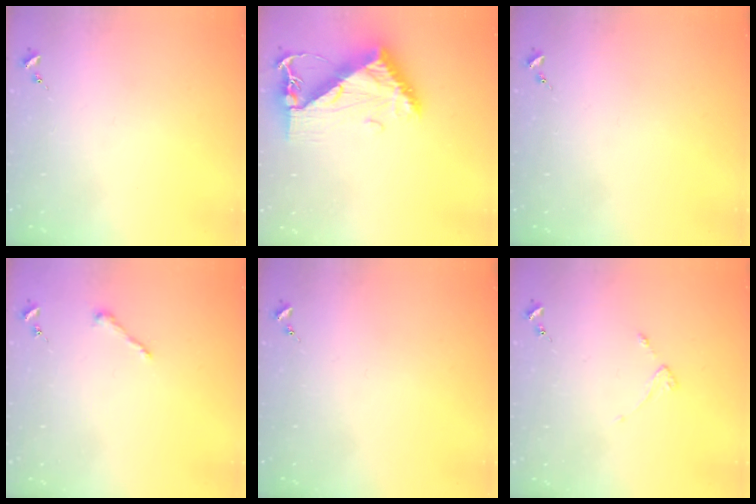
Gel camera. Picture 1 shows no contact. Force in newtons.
{"total": 9.5, "press": 9.4, "slide": 1.0}
{"total": 0.0}
{"total": 4.3, "press": 4.3, "slide": 0.5}
{"total": 0.0}
{"total": 2.2, "press": 2.1, "slide": 0.4}